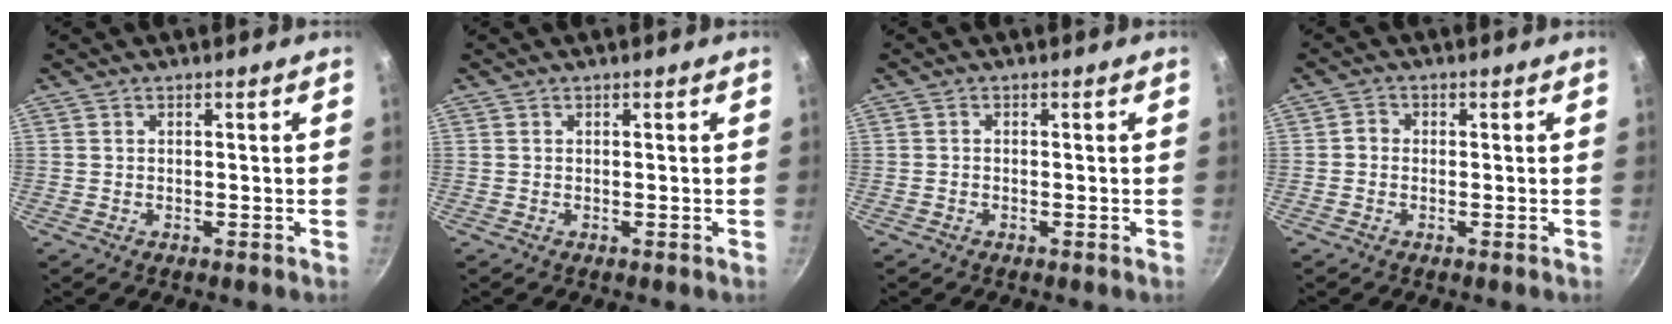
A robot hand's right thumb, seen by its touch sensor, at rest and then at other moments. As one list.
[{"total": 0.0}, {"total": 0.5, "force": [-0.3, 0.3, 0.2], "torque": [-0.005, 0.004, -0.007]}, {"total": 1.6, "force": [-0.5, 1.3, 0.6], "torque": [-0.006, 0.010, -0.014]}]